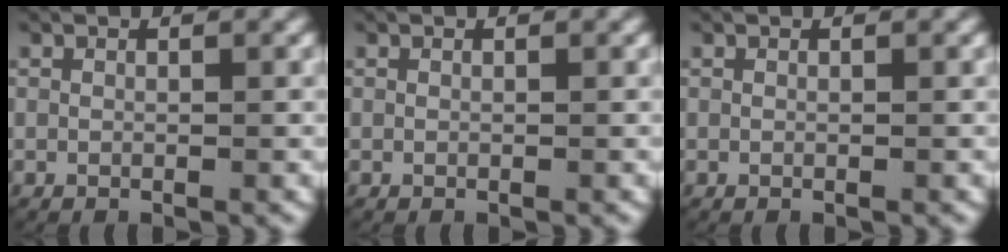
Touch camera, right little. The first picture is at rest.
{"total": 0.0}
{"total": 0.0}